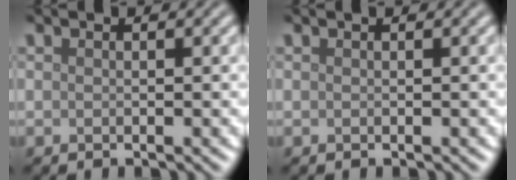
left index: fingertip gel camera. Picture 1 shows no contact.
{"total": 0.0}